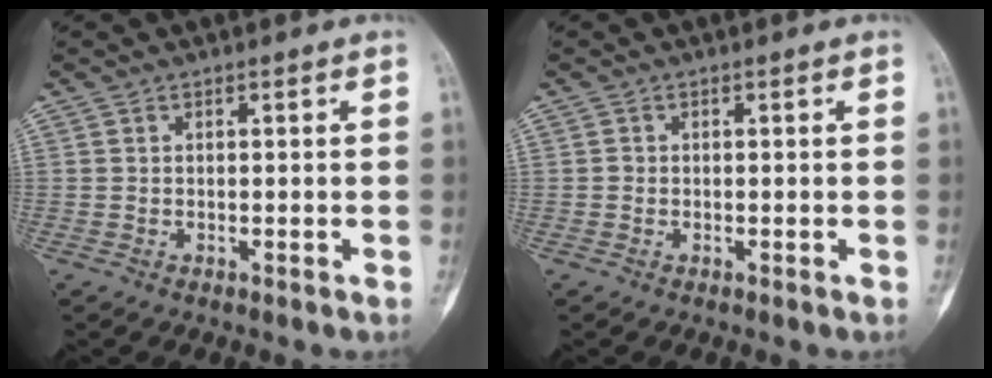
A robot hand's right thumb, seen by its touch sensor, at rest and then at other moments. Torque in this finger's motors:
{"motor_torque": [0.22, 0.00, -0.10, -0.03, 0.05]}